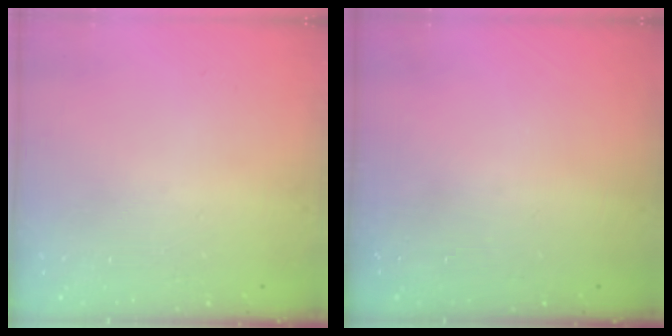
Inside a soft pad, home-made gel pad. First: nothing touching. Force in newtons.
{"total": 0.0}